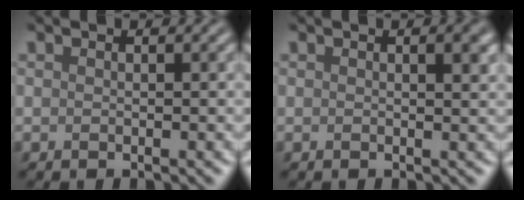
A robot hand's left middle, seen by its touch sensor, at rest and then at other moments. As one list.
[{"total": 3.1, "force": [1.3, 1.3, 2.5], "torque": [-0.004, 0.011, 0.001]}]